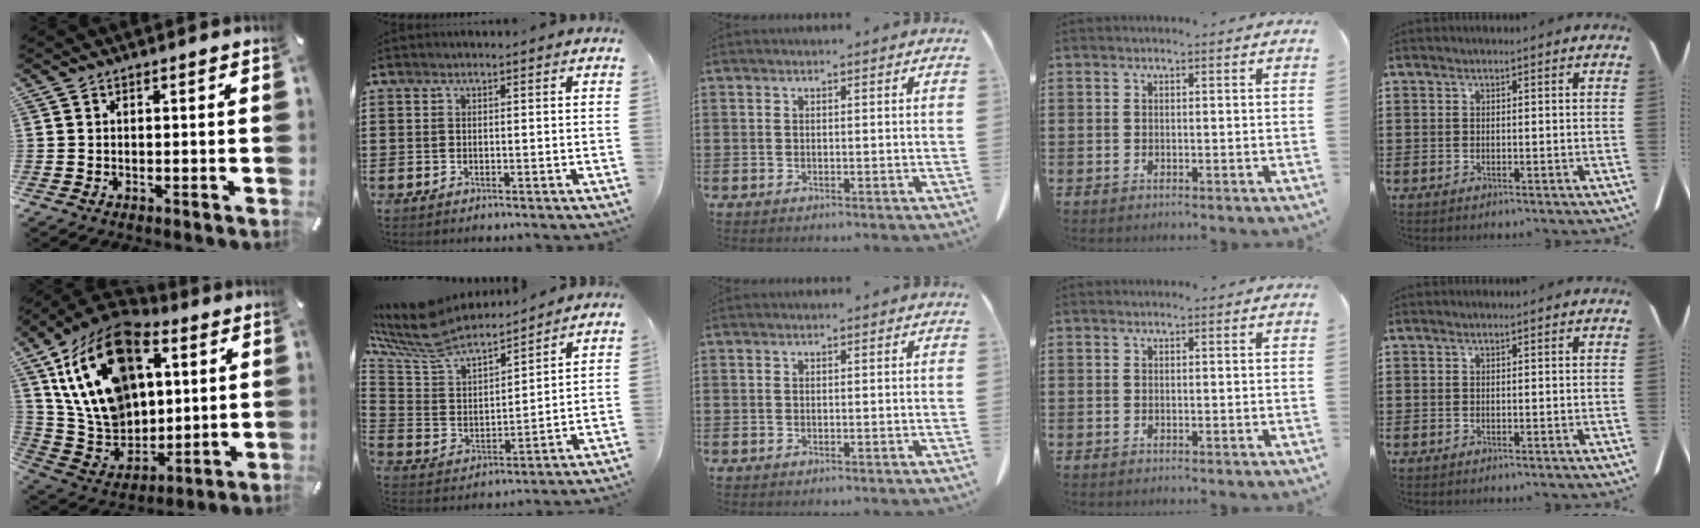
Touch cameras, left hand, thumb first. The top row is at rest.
{"thumb": {"total": 23.0, "force": [8.7, 16.6, 13.5], "torque": [-0.276, -0.037, 0.158]}, "index": {"total": 8.4, "force": [7.6, 2.3, 2.6], "torque": [-0.097, -0.052, 0.130]}}